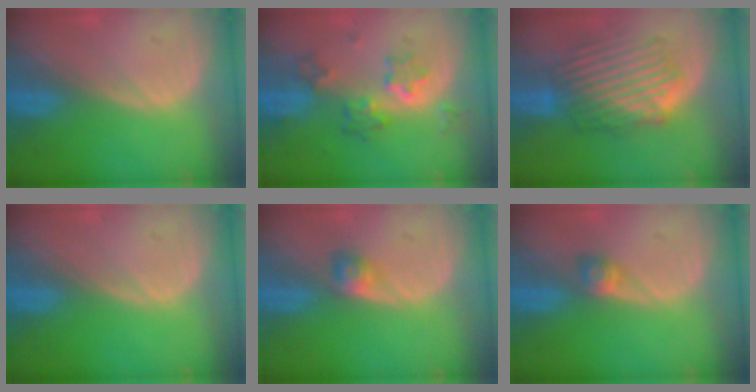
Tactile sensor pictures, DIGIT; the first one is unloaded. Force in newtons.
{"total": 6.0, "press": 5.8, "slide": 1.7}
{"total": 8.4, "press": 8.1, "slide": 2.2}
{"total": 0.0}
{"total": 2.4, "press": 2.3, "slide": 0.7}
{"total": 2.5, "press": 2.3, "slide": 1.0}